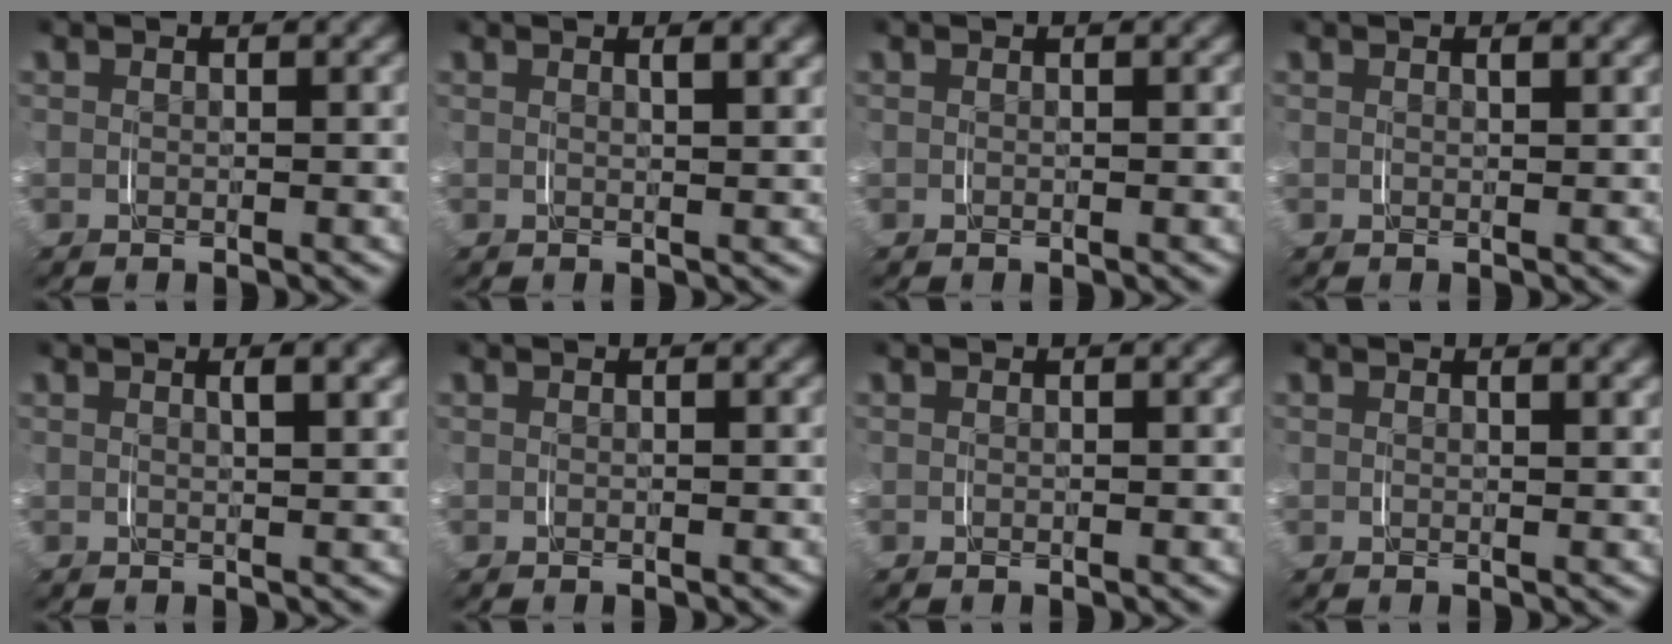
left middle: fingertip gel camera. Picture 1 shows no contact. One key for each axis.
{"total": 1.4, "fx": 1.1, "fy": -0.5, "fz": 0.6, "tx": -0.002, "ty": 0.007, "tz": 0.018}
{"total": 0.0}
{"total": 0.5, "fx": 0.4, "fy": -0.3, "fz": 0.1, "tx": 0.002, "ty": 0.001, "tz": 0.008}
{"total": 1.6, "fx": 1.2, "fy": -0.5, "fz": 0.9, "tx": -0.006, "ty": 0.007, "tz": 0.019}
{"total": 0.0}
{"total": 0.0}
{"total": 0.8, "fx": 0.7, "fy": -0.4, "fz": 0.2, "tx": 0.001, "ty": 0.003, "tz": 0.012}